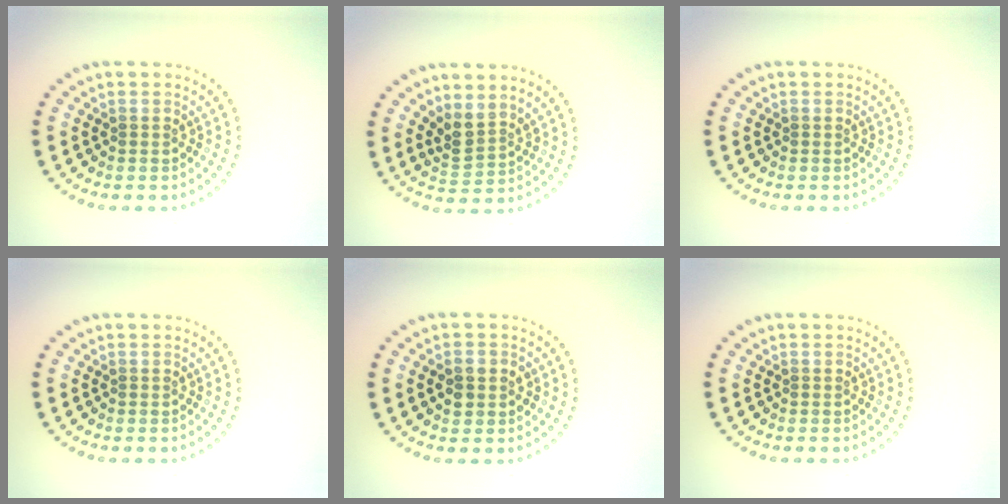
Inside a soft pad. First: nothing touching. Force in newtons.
{"total": 2.7, "press": 2.0, "slide": 1.8}
{"total": 0.0}
{"total": 0.0}
{"total": 2.2, "press": 2.2, "slide": 0.2}
{"total": 0.0}